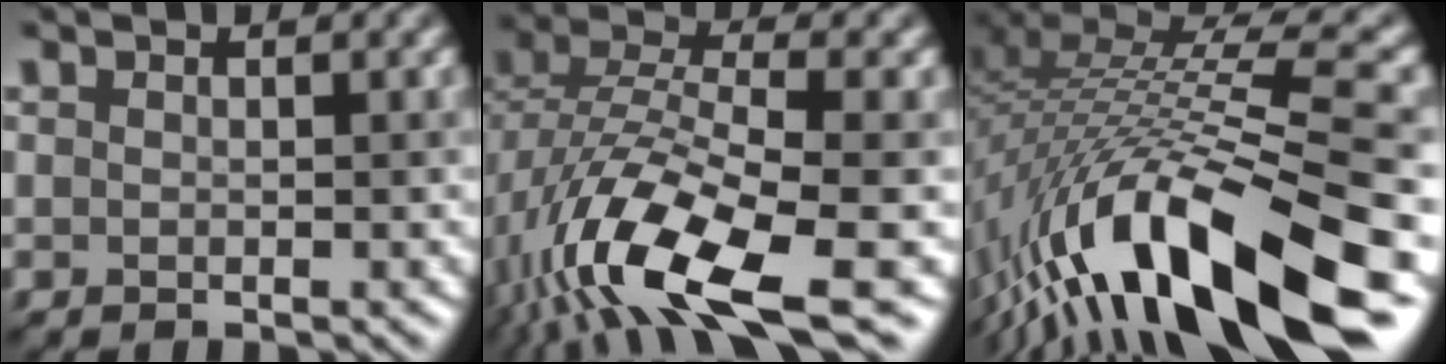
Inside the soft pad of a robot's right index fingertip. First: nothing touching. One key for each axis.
{"total": 12.1, "fx": -5.5, "fy": 4.3, "fz": 9.9, "tx": -0.199, "ty": -0.005, "tz": -0.107}
{"total": 15.8, "fx": -6.3, "fy": 4.5, "fz": 13.8, "tx": -0.241, "ty": 0.022, "tz": -0.114}